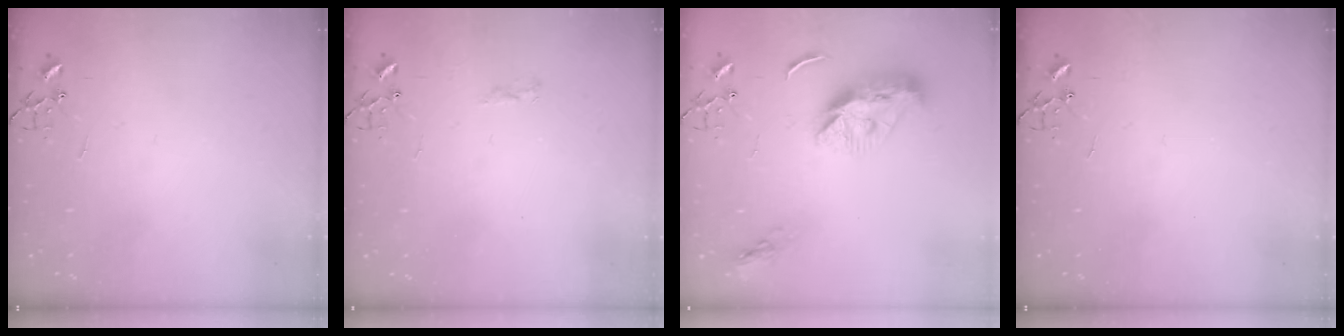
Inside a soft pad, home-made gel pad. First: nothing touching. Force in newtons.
{"total": 5.6, "press": 5.6, "slide": 0.6}
{"total": 12.7, "press": 12.7, "slide": 0.3}
{"total": 0.0}